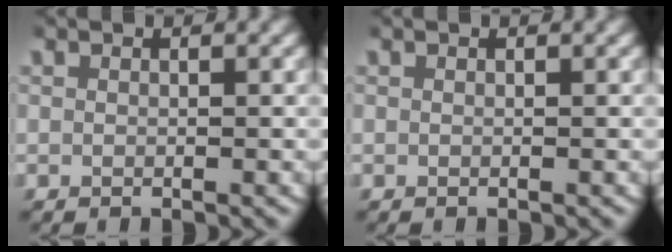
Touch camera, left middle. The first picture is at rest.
{"total": 0.0}